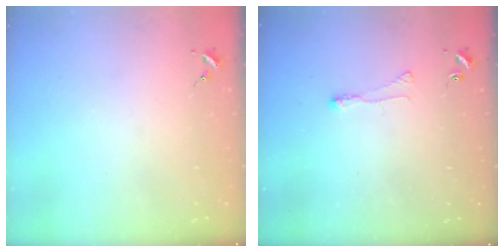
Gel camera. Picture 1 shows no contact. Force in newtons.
{"total": 3.4, "press": 3.3, "slide": 0.5}